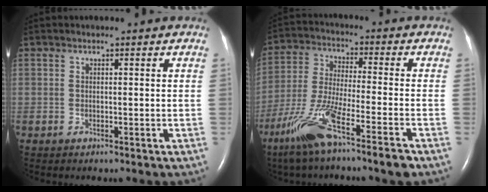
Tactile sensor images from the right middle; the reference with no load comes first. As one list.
[{"total": 12.3, "force": [-7.7, 0.3, 9.5], "torque": [-0.201, -0.028, -0.149]}]